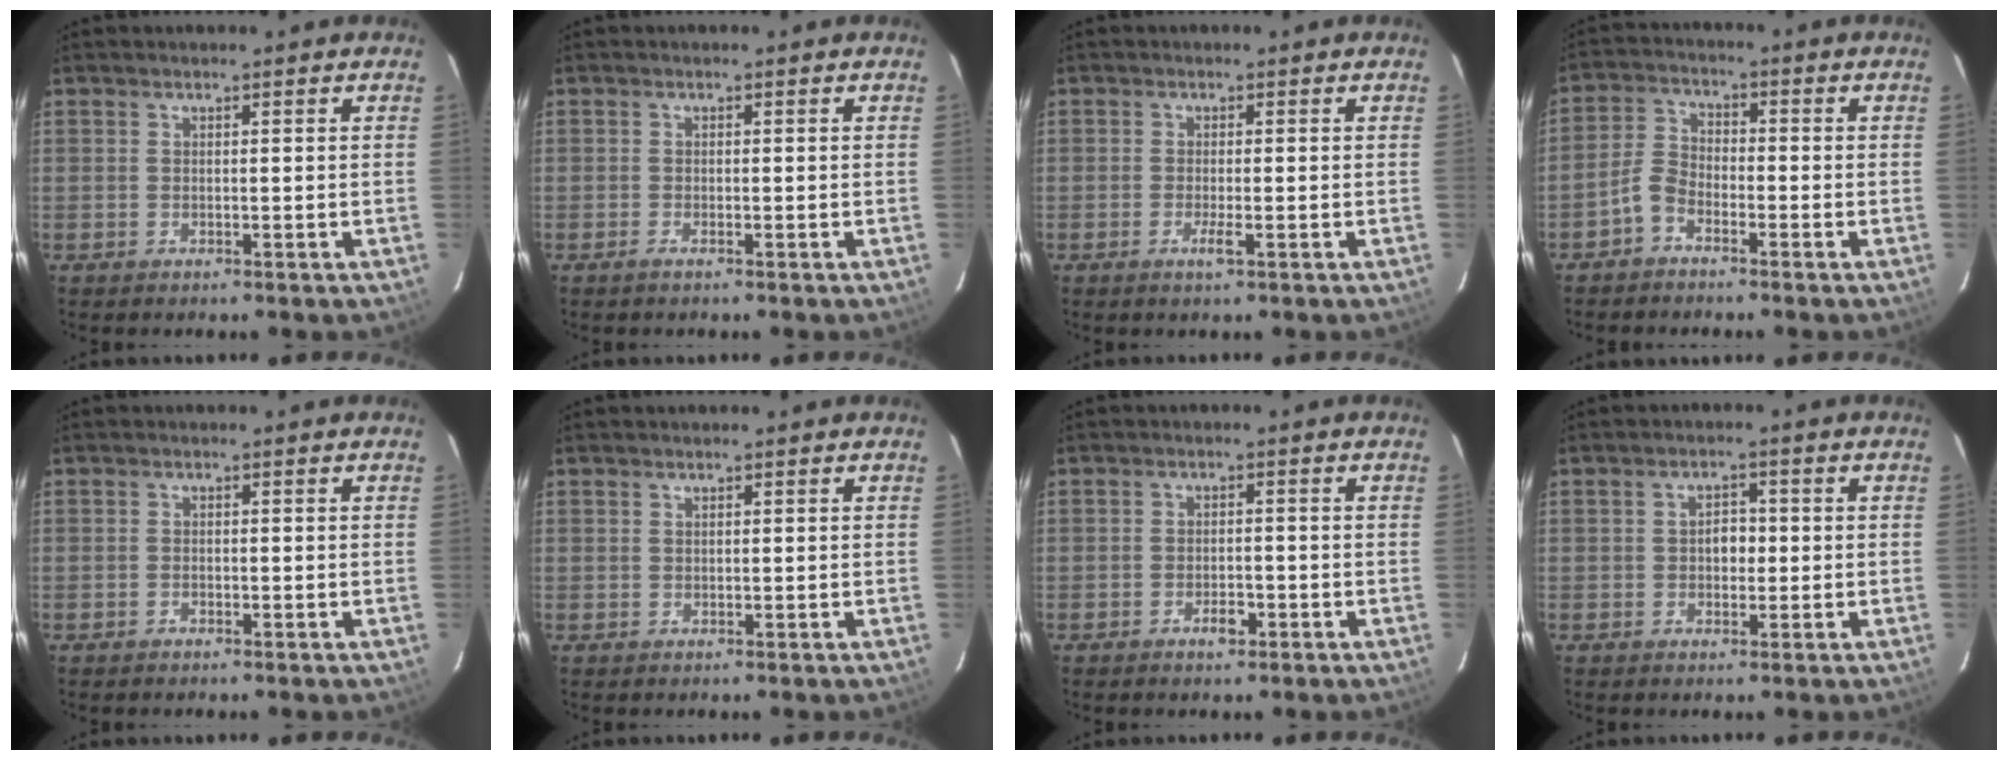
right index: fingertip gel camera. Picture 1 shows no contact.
{"total": 0.8, "force": [-0.6, 0.2, 0.5], "torque": [-0.012, -0.001, -0.013]}
{"total": 1.9, "force": [-0.9, 0.1, 1.7], "torque": [-0.033, -0.004, -0.018]}
{"total": 4.2, "force": [-2.9, 2.2, 2.1], "torque": [-0.052, 0.016, -0.062]}
{"total": 0.7, "force": [-0.6, 0.4, 0.2], "torque": [-0.004, 0.002, -0.011]}
{"total": 0.7, "force": [0.3, 0.7, 0.0], "torque": [0.003, 0.004, 0.004]}
{"total": 2.7, "force": [-1.6, 1.4, 1.7], "torque": [-0.032, 0.002, -0.027]}
{"total": 3.0, "force": [-0.2, 2.2, 1.9], "torque": [-0.030, 0.010, -0.003]}